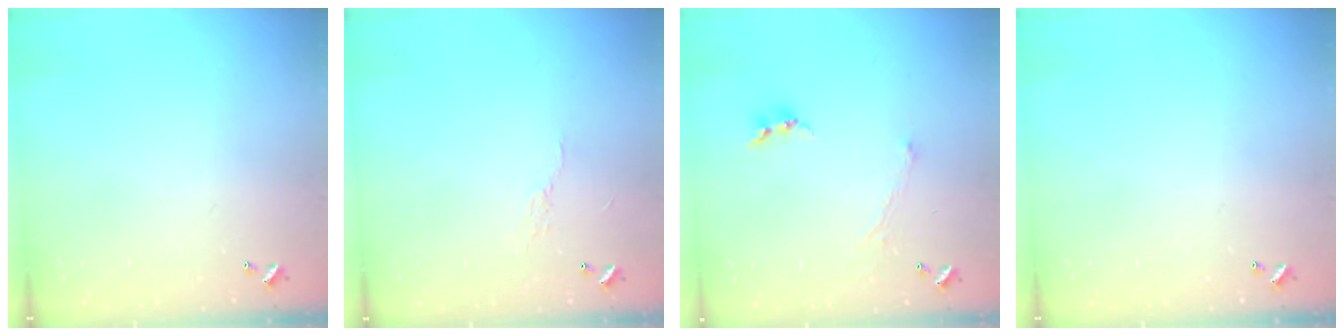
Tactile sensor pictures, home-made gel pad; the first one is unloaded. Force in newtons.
{"total": 6.6, "press": 6.6, "slide": 0.7}
{"total": 1.3, "press": 1.2, "slide": 0.5}
{"total": 0.0}